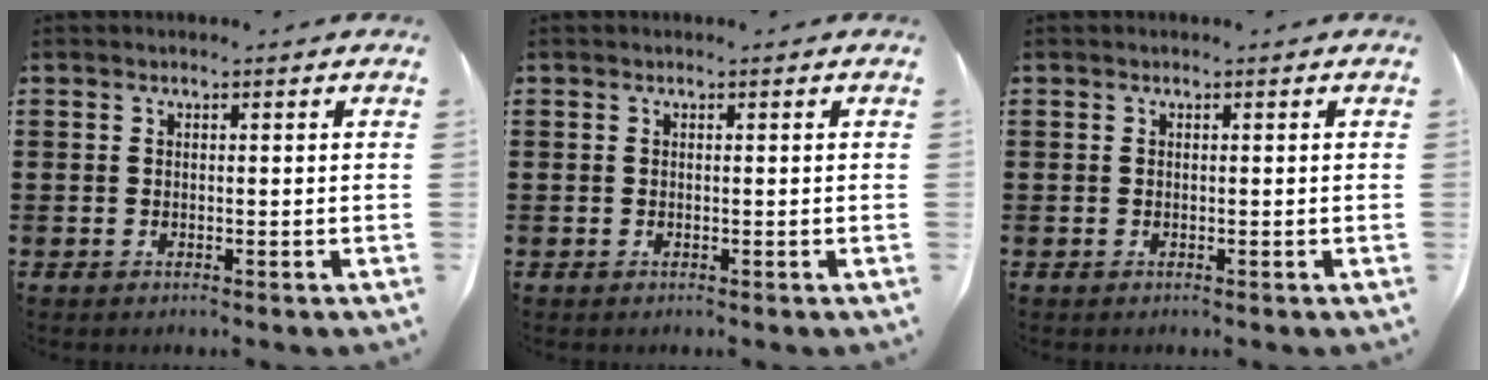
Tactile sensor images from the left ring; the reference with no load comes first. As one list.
[{"total": 0.0}, {"total": 0.0}]